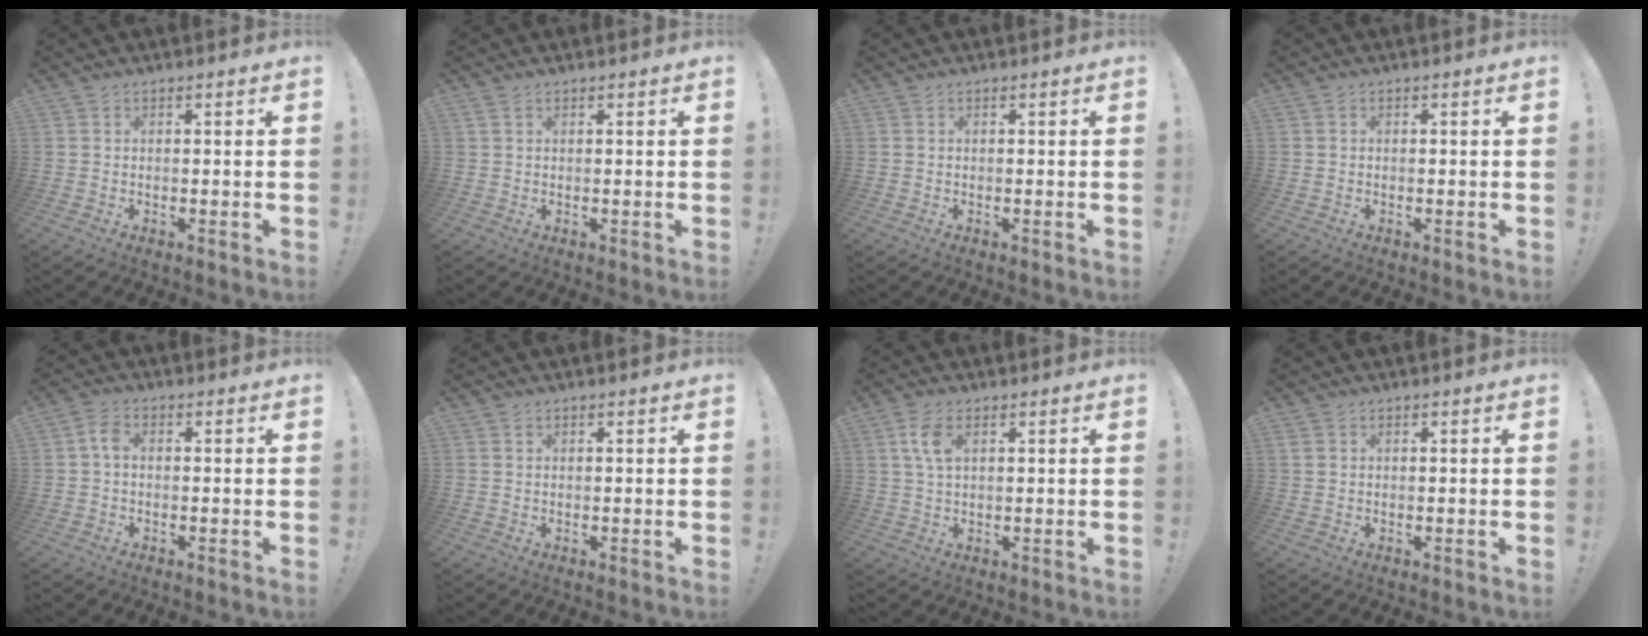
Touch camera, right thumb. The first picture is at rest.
{"total": 1.2, "force": [0.8, 0.5, 0.8], "torque": [-0.022, 0.003, 0.017]}
{"total": 0.0}
{"total": 0.0}
{"total": 3.5, "force": [0.1, 2.2, 2.7], "torque": [-0.056, 0.013, 0.003]}
{"total": 0.6, "force": [0.4, 0.3, 0.2], "torque": [-0.001, -0.001, 0.008]}
{"total": 5.9, "force": [2.0, 3.0, 4.6], "torque": [-0.099, 0.002, 0.036]}
{"total": 1.0, "force": [0.6, 0.7, 0.5], "torque": [-0.014, 0.004, 0.011]}